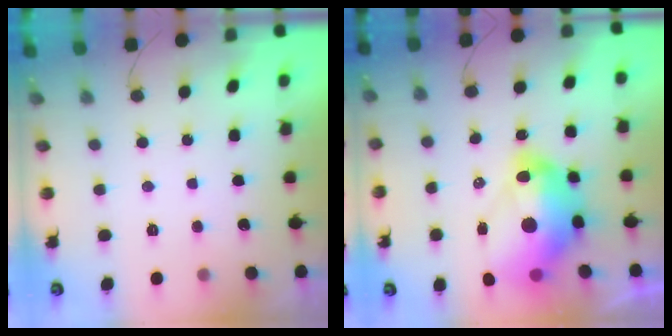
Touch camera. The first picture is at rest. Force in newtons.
{"total": 19.9, "press": 19.7, "slide": 2.3}